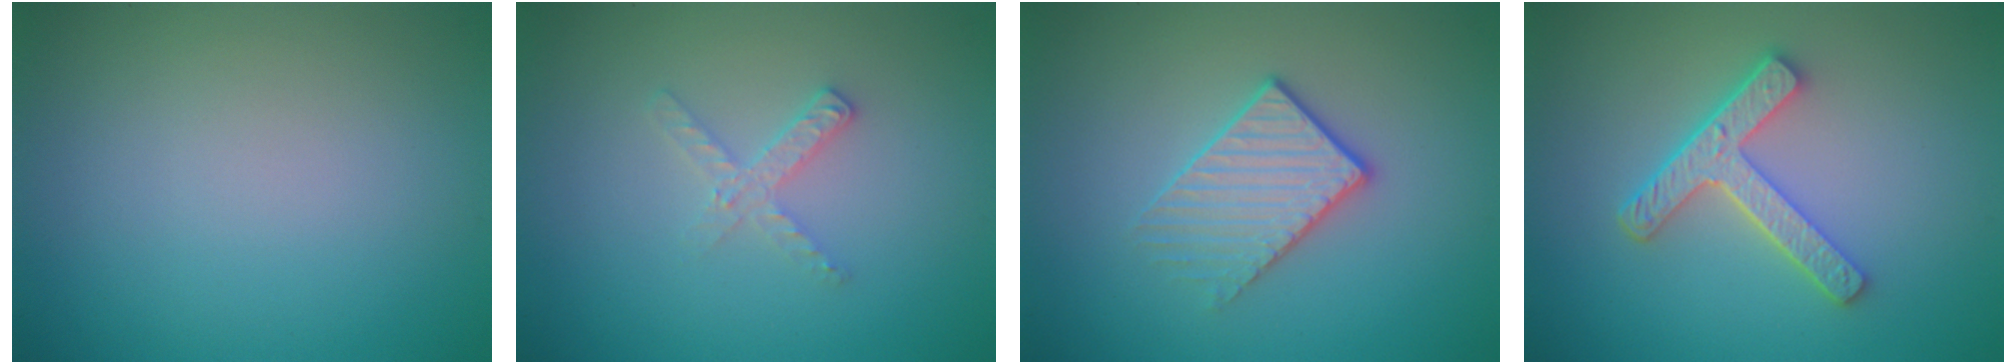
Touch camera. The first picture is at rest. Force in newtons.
{"total": 1.7, "press": 1.7, "slide": 0.2}
{"total": 2.6, "press": 2.3, "slide": 1.2}
{"total": 4.3, "press": 3.3, "slide": 2.8}